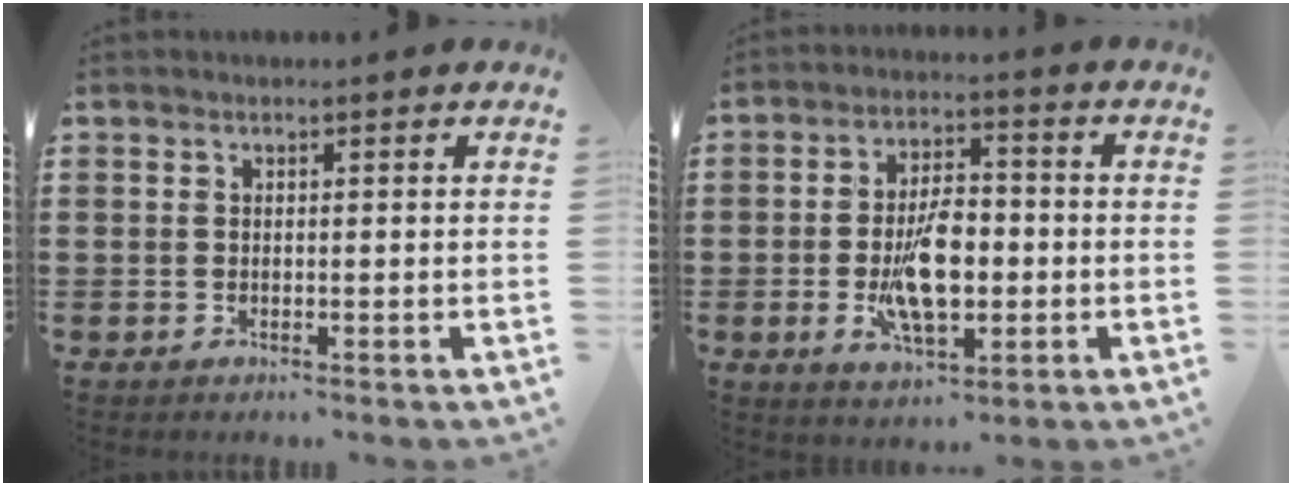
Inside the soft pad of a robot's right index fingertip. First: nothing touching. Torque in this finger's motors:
{"motor_torque": [2.14, 0.00, 0.69, 0.21]}